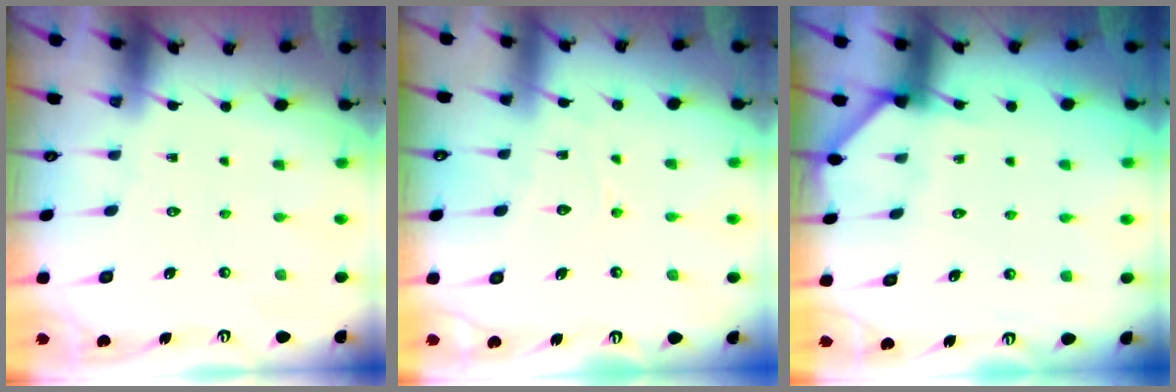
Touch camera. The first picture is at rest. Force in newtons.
{"total": 6.4, "press": 6.4, "slide": 0.6}
{"total": 3.5, "press": 3.5, "slide": 0.3}